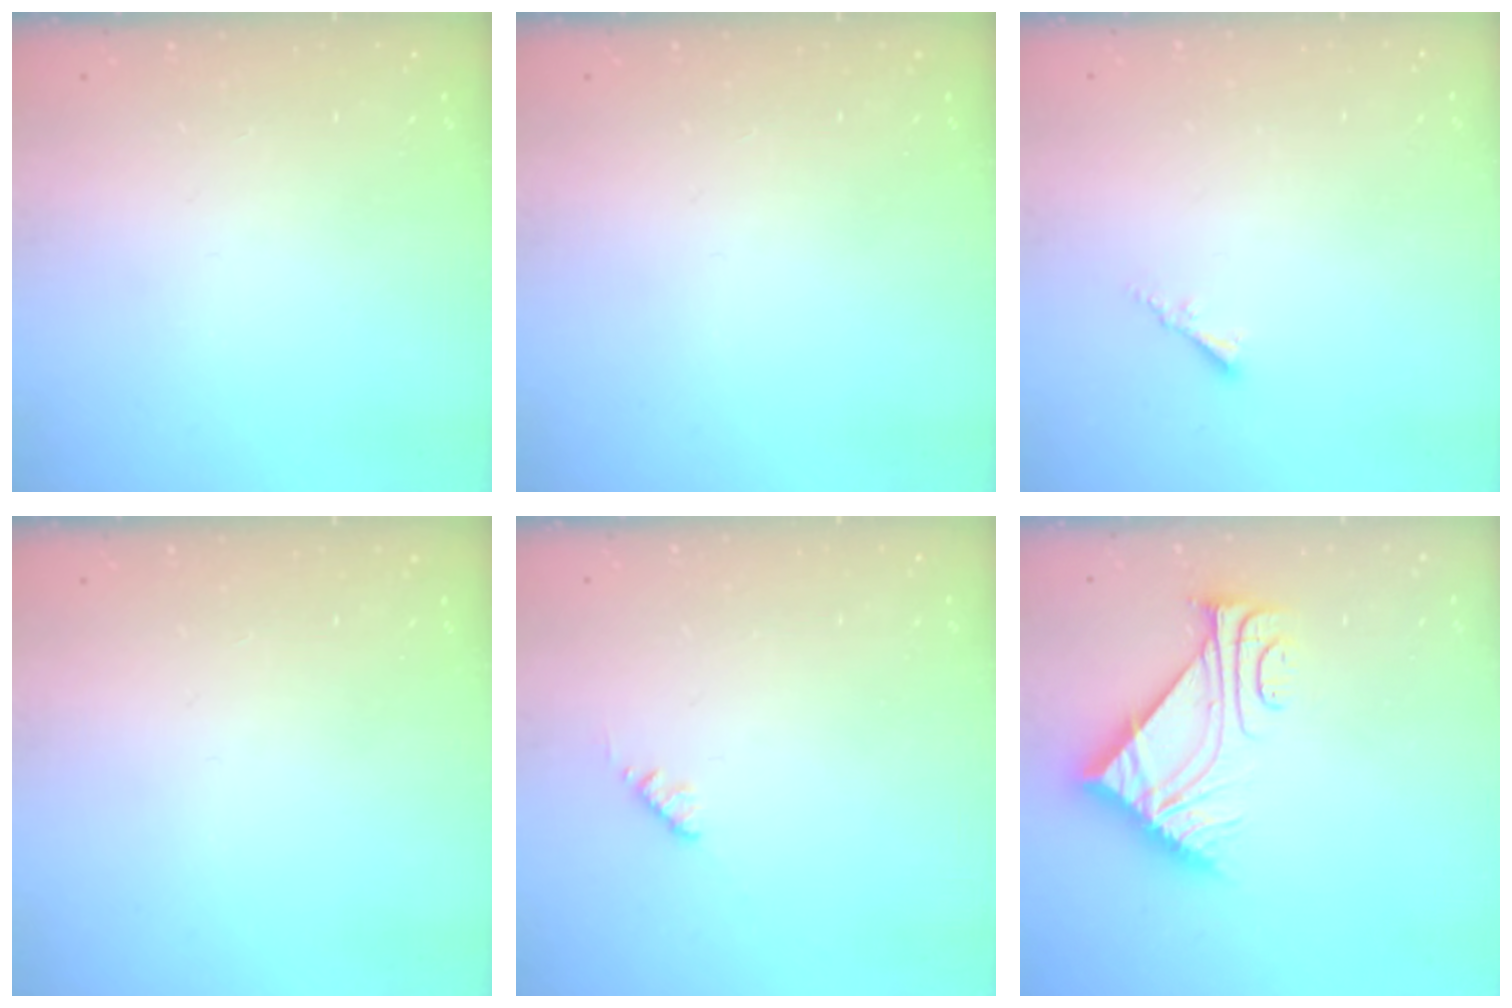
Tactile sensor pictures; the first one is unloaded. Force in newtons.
{"total": 0.0}
{"total": 1.7, "press": 1.6, "slide": 0.5}
{"total": 0.0}
{"total": 2.8, "press": 2.8, "slide": 0.4}
{"total": 8.7, "press": 8.7, "slide": 0.1}